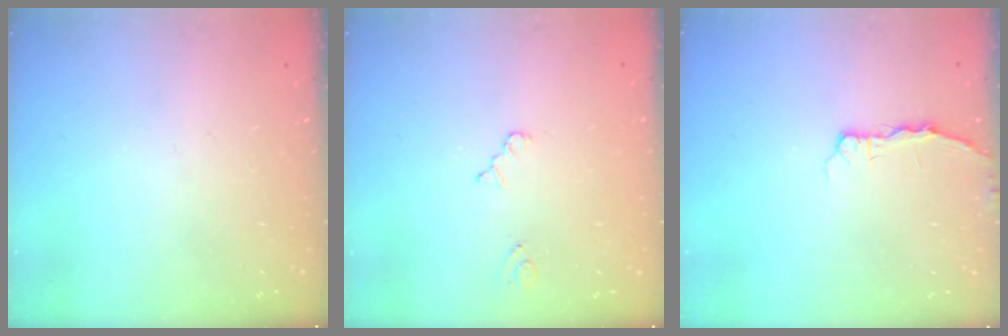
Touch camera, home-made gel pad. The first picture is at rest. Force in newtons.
{"total": 2.5, "press": 2.5, "slide": 0.4}
{"total": 2.9, "press": 2.8, "slide": 0.4}